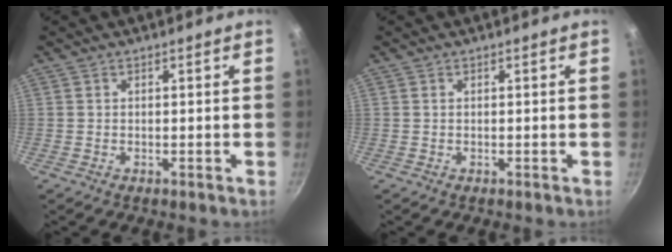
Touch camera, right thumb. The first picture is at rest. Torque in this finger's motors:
{"motor_torque": [-0.29, 0.32, 0.31, -0.12, 0.01]}